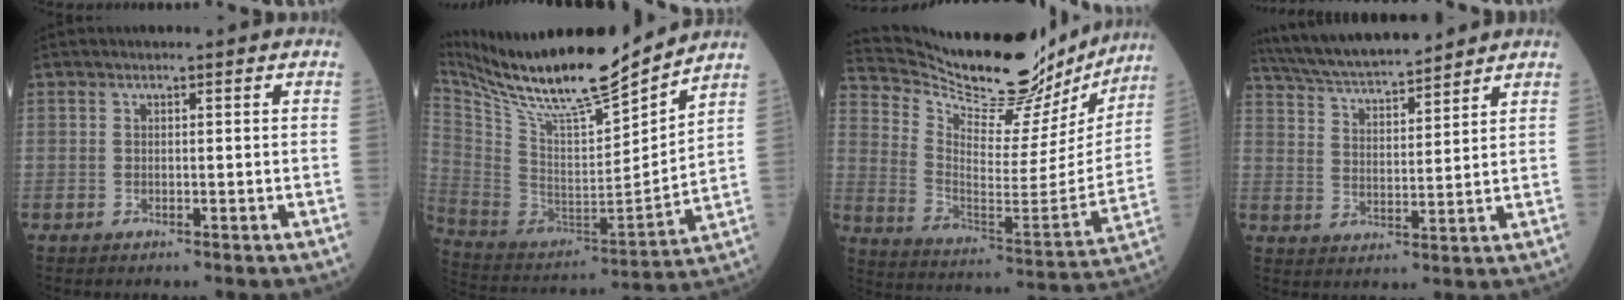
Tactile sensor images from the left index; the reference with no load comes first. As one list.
[{"total": 21.4, "force": [18.6, 1.5, 10.5], "torque": [-0.199, -0.021, 0.328]}, {"total": 25.6, "force": [23.6, 5.4, 8.5], "torque": [-0.145, -0.052, 0.340]}, {"total": 13.7, "force": [12.5, 1.6, 5.5], "torque": [-0.104, 0.020, 0.218]}]